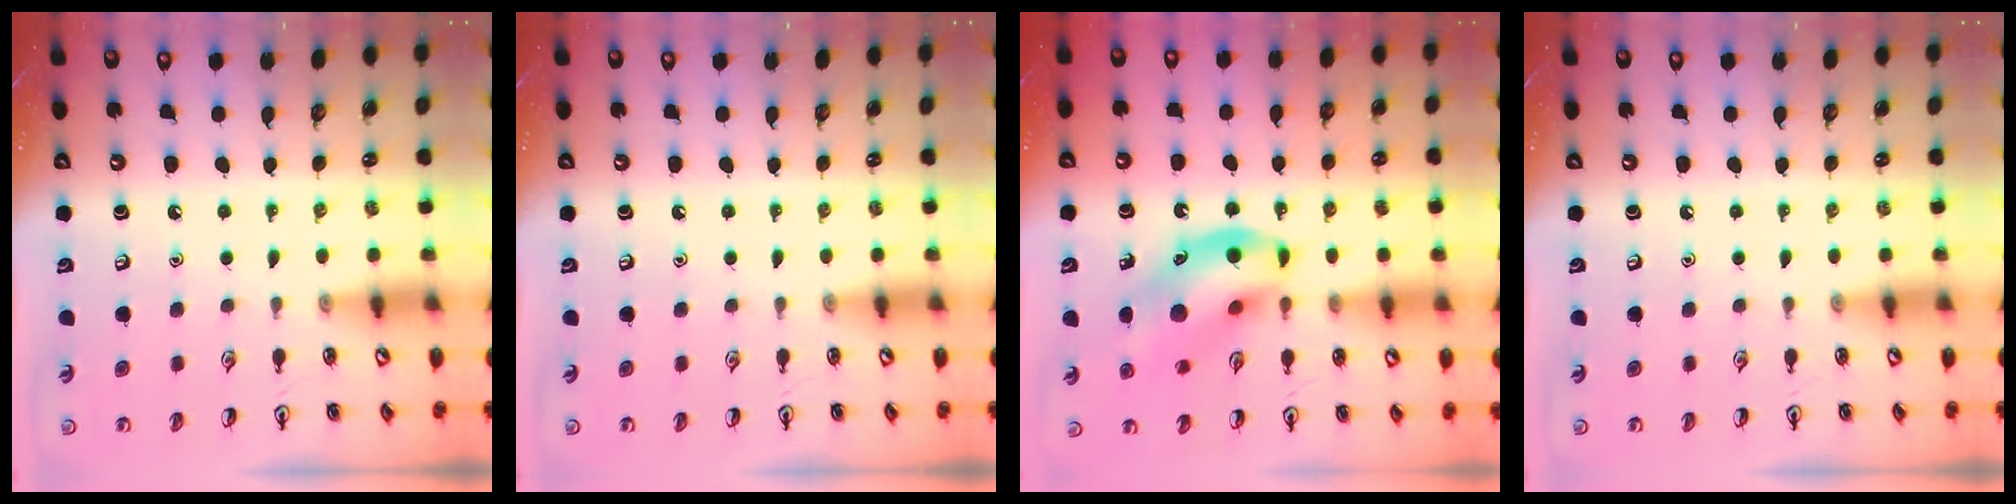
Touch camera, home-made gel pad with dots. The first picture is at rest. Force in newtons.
{"total": 0.0}
{"total": 15.0, "press": 14.6, "slide": 3.2}
{"total": 0.0}